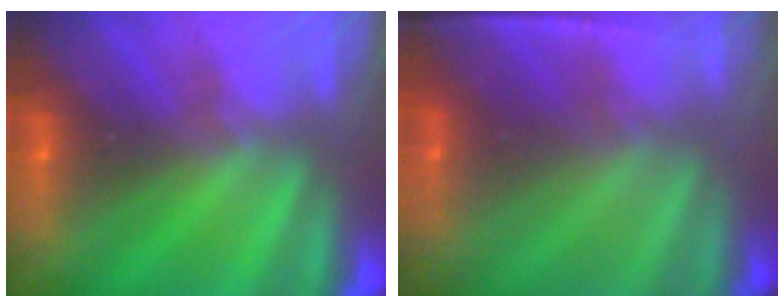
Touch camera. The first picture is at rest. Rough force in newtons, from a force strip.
{"total": 1.6}